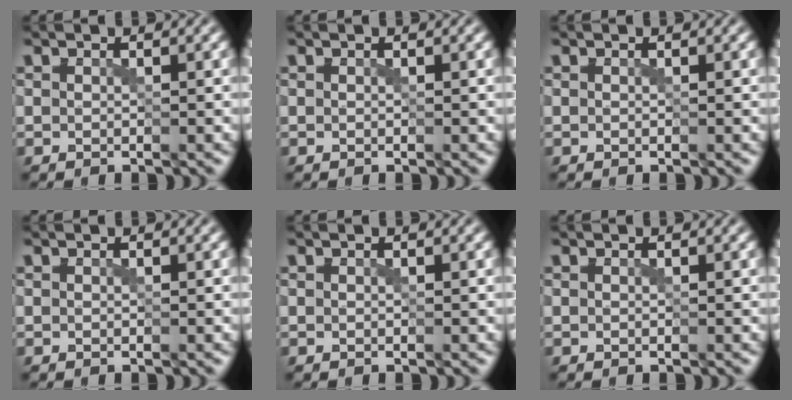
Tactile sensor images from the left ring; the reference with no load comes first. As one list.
[{"total": 0.0}, {"total": 0.0}, {"total": 0.0}, {"total": 0.0}, {"total": 0.0}]